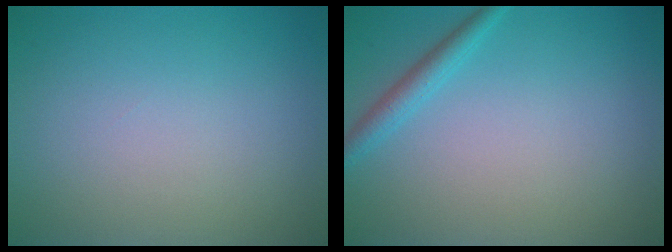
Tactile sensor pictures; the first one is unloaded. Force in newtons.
{"total": 1.8, "press": 1.8, "slide": 0.0}